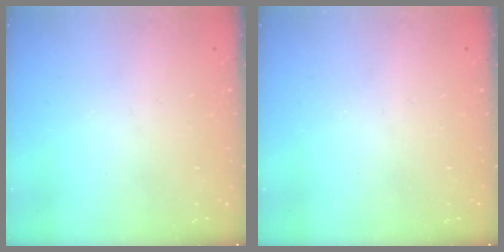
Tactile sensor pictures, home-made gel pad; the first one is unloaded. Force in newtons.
{"total": 0.0}